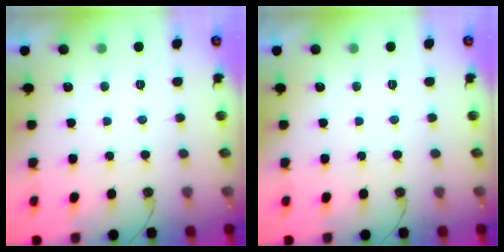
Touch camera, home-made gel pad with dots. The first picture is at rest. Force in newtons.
{"total": 0.0}